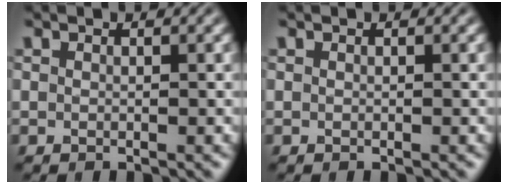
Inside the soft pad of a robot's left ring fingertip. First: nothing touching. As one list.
[{"total": 0.0}]